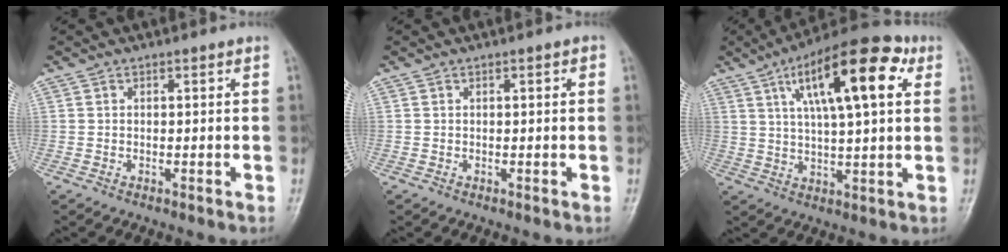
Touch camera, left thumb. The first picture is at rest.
{"total": 0.9, "force": [0.2, 0.3, 0.8], "torque": [-0.012, 0.002, 0.001]}
{"total": 18.0, "force": [6.9, 5.9, 15.6], "torque": [-0.224, 0.003, 0.102]}